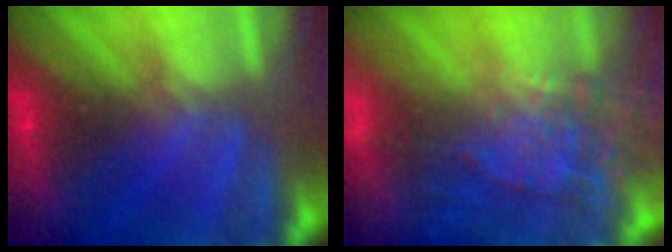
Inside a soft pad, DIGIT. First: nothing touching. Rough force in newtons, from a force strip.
{"total": 8.0}